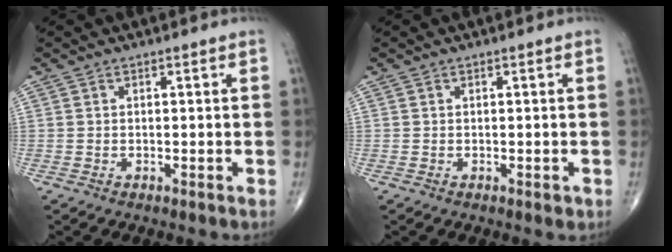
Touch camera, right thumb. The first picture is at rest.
{"total": 0.8, "force": [-0.3, 0.5, 0.6], "torque": [-0.005, -0.001, -0.003]}